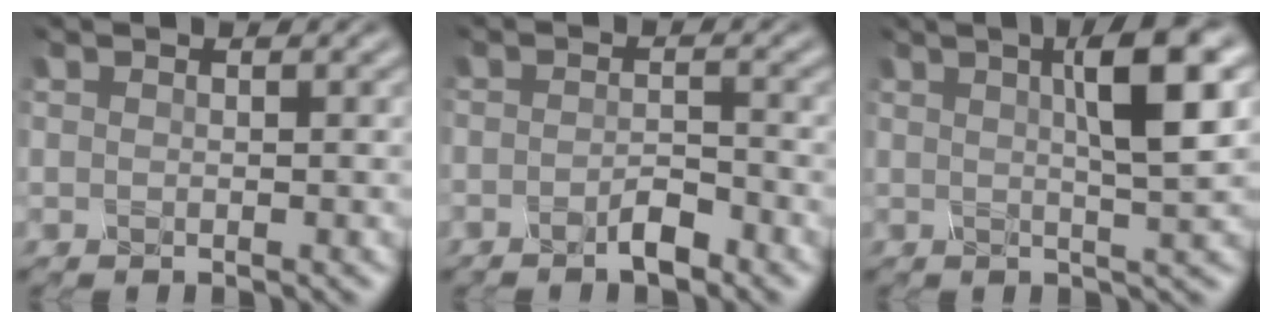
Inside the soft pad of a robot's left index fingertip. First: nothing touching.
{"total": 2.3, "force": [-2.0, 0.3, 1.1], "torque": [-0.020, -0.003, -0.039]}
{"total": 6.6, "force": [1.8, 1.5, 6.2], "torque": [-0.081, 0.008, 0.023]}